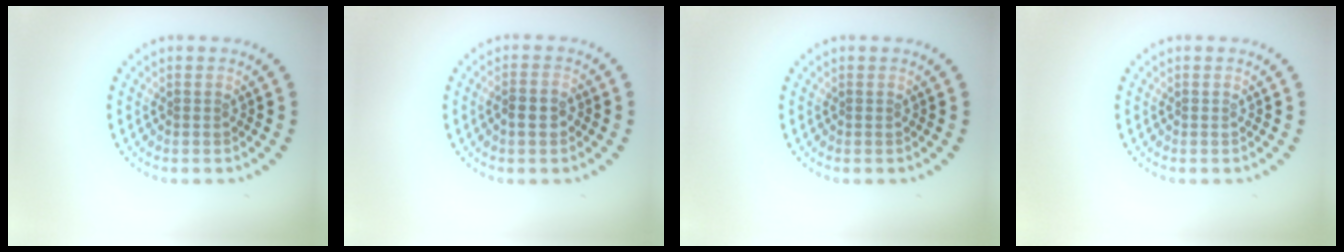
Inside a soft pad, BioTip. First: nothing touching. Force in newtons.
{"total": 1.5, "press": 1.5, "slide": 0.4}
{"total": 0.0}
{"total": 0.0}